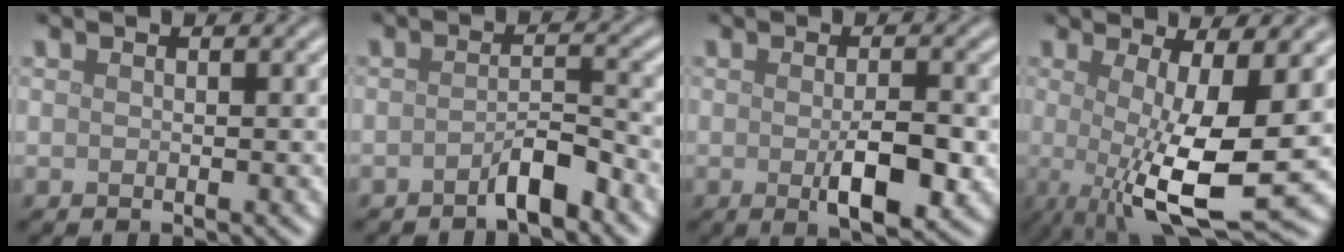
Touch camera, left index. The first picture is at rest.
{"total": 2.8, "force": [-2.0, 0.6, 1.8], "torque": [-0.028, 0.010, -0.036]}
{"total": 4.8, "force": [-1.2, 1.4, 4.5], "torque": [-0.074, -0.008, -0.015]}
{"total": 9.9, "force": [-0.8, 2.8, 9.4], "torque": [-0.160, -0.019, -0.012]}